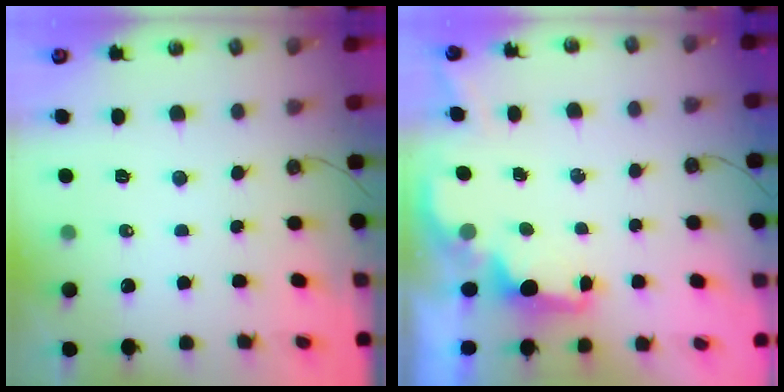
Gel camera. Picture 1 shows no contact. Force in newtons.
{"total": 1.8, "press": 1.6, "slide": 0.8}